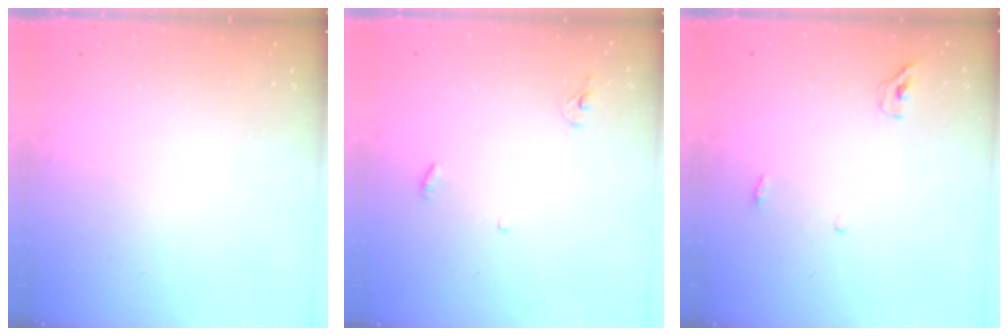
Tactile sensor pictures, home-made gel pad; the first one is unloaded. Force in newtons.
{"total": 3.1, "press": 3.1, "slide": 0.2}
{"total": 3.8, "press": 3.6, "slide": 1.3}